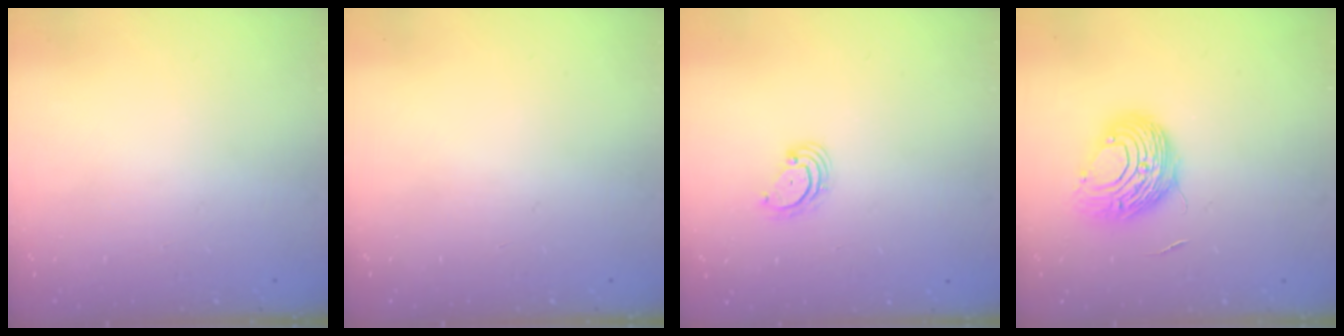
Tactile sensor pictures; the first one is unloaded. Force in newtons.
{"total": 0.0}
{"total": 2.9, "press": 2.9, "slide": 0.4}
{"total": 10.4, "press": 10.4, "slide": 0.5}